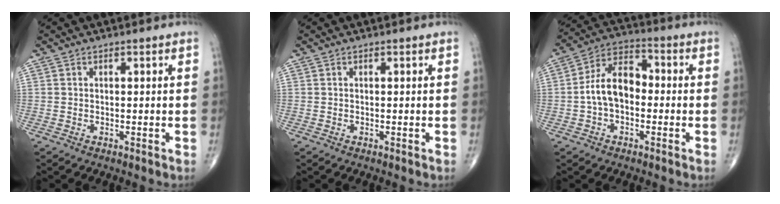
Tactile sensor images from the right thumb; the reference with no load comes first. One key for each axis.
{"total": 0.0}
{"total": 10.1, "fx": -1.1, "fy": 6.4, "fz": 7.7, "tx": -0.128, "ty": 0.037, "tz": -0.033}